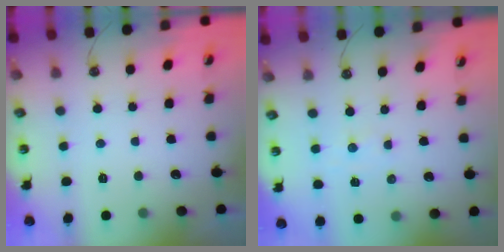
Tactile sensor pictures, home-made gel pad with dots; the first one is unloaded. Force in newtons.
{"total": 1.4, "press": 1.4, "slide": 0.4}